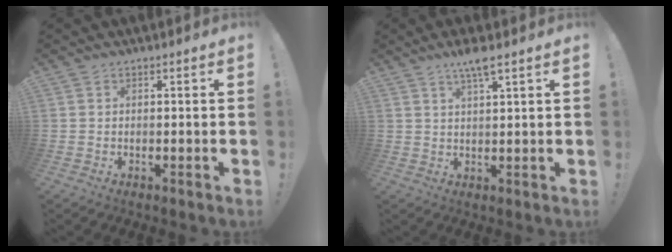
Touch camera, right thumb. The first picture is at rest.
{"total": 5.2, "force": [3.5, 0.4, 3.9], "torque": [-0.072, -0.014, 0.057]}